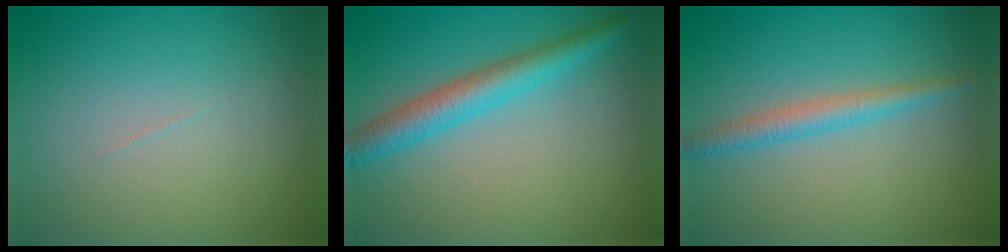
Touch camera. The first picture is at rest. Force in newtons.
{"total": 3.9, "press": 3.9, "slide": 0.1}
{"total": 2.3, "press": 2.3, "slide": 0.1}